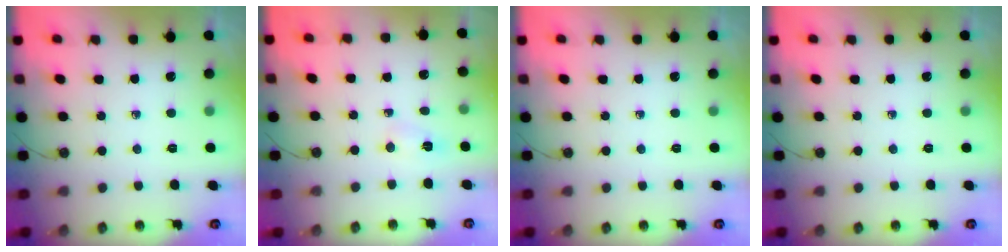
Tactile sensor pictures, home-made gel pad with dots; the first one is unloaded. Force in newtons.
{"total": 2.4, "press": 2.4, "slide": 0.3}
{"total": 0.0}
{"total": 0.0}